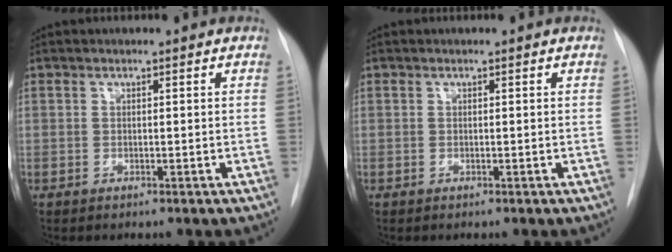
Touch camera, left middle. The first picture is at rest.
{"total": 0.0}